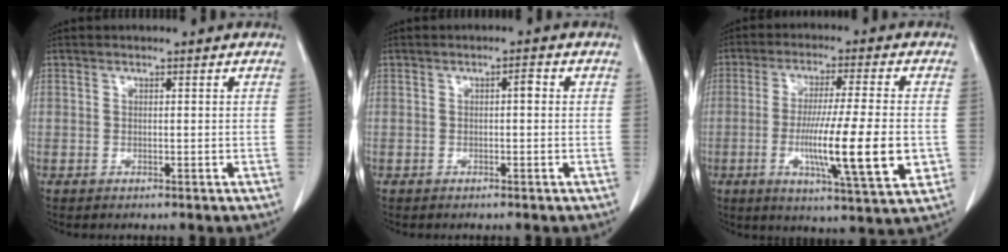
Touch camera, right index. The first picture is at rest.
{"total": 1.2, "force": [0.1, 0.4, 1.2], "torque": [-0.018, 0.005, 0.003]}
{"total": 14.5, "force": [-2.8, 0.7, 14.2], "torque": [-0.237, -0.021, -0.044]}